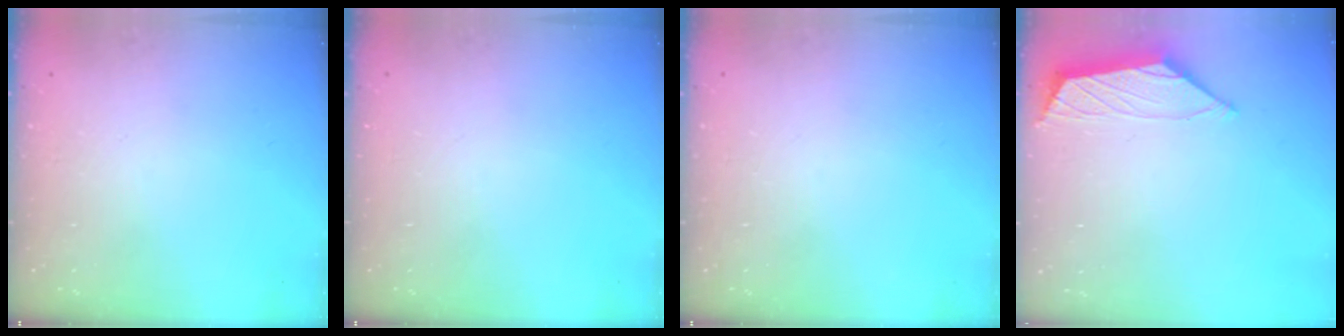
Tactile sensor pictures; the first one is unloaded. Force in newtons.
{"total": 0.0}
{"total": 0.0}
{"total": 2.0, "press": 1.9, "slide": 0.7}